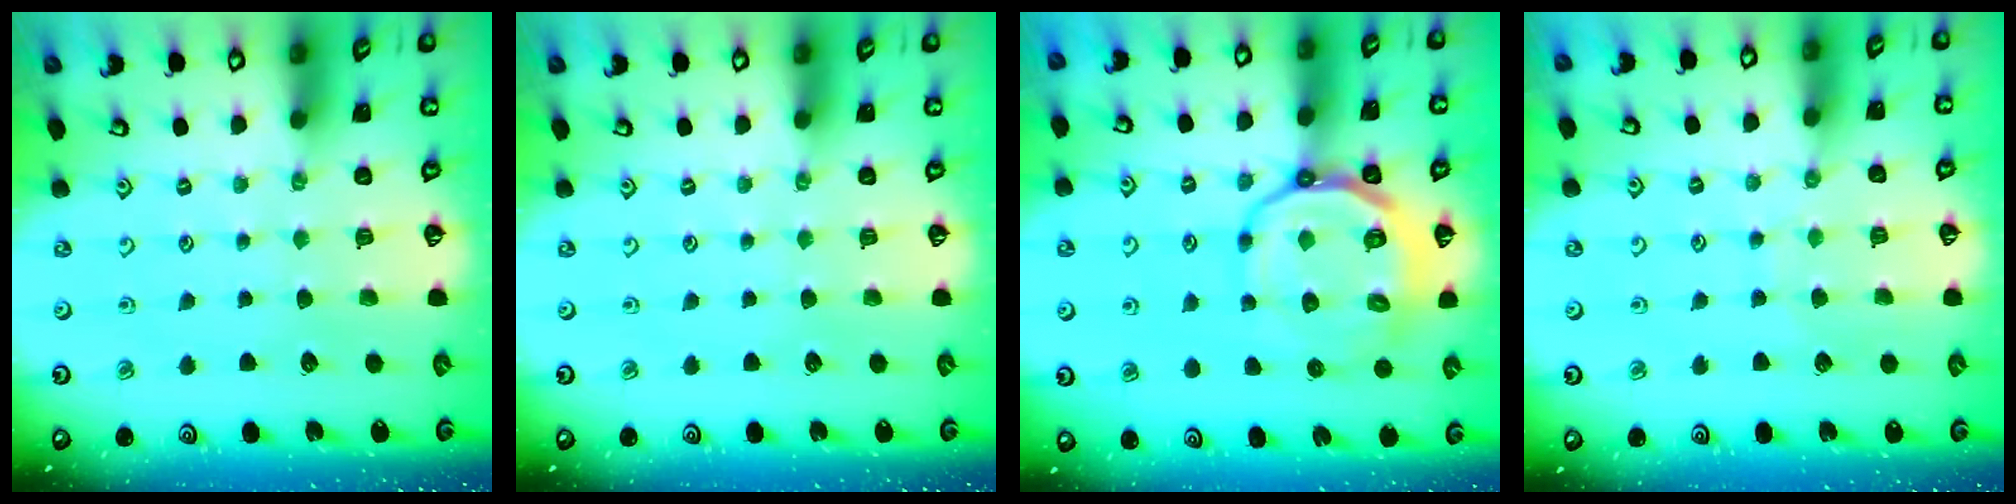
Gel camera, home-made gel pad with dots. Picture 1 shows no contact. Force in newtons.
{"total": 0.0}
{"total": 14.9, "press": 14.6, "slide": 2.8}
{"total": 5.1, "press": 5.0, "slide": 0.5}